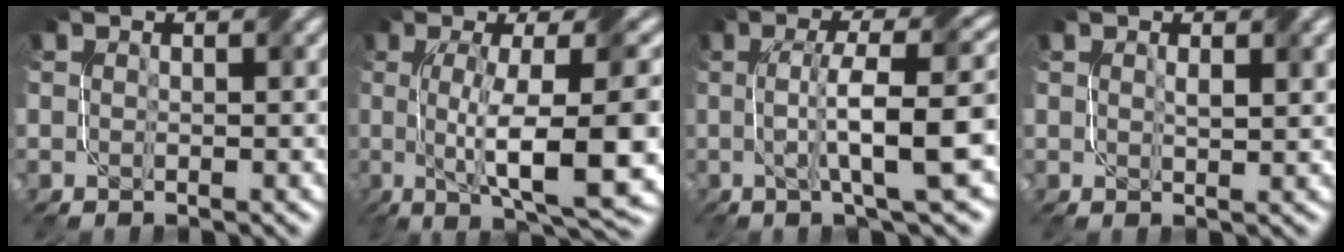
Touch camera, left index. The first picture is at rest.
{"total": 12.0, "force": [-0.8, 2.7, 11.6], "torque": [-0.169, -0.002, -0.003]}
{"total": 8.9, "force": [-0.3, 1.6, 8.7], "torque": [-0.124, 0.013, -0.004]}
{"total": 1.5, "force": [0.6, 0.5, 1.3], "torque": [-0.021, -0.002, 0.014]}